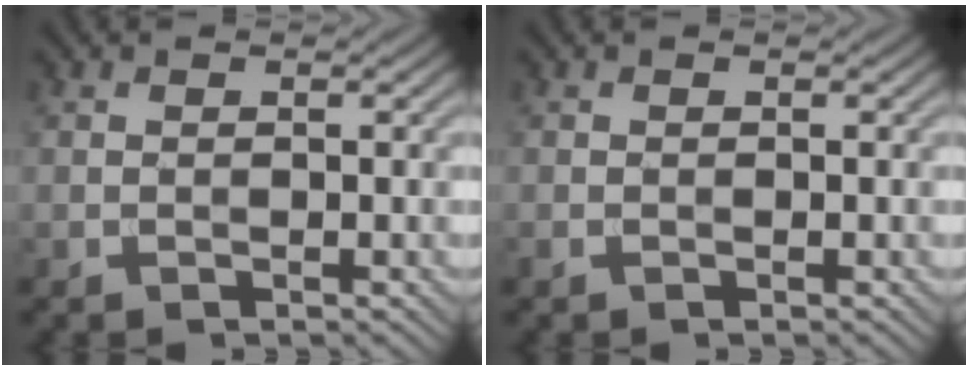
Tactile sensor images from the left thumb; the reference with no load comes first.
{"total": 0.5, "force": [-0.3, 0.3, 0.3], "torque": [-0.009, -0.004, -0.006]}